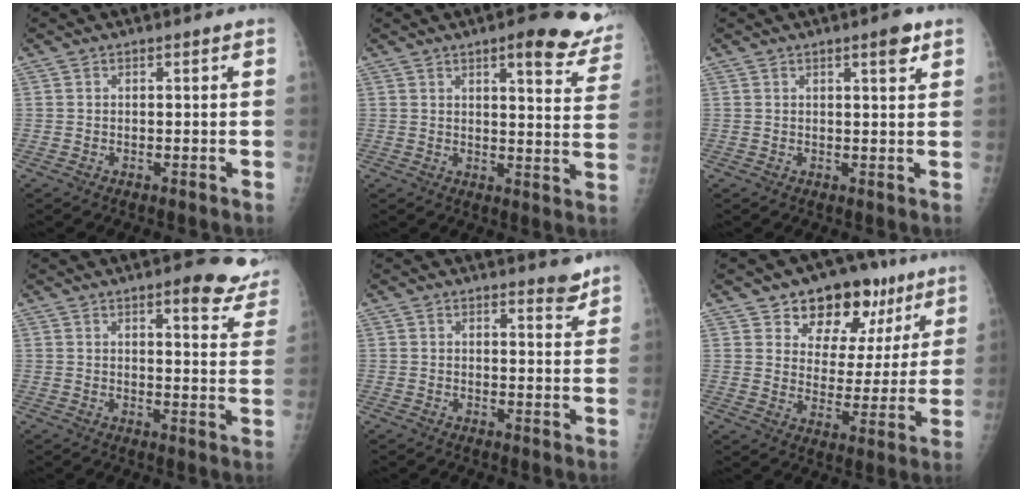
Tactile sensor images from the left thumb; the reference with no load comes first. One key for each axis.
{"total": 13.5, "fx": 9.1, "fy": 3.9, "fz": 9.1, "tx": -0.072, "ty": -0.046, "tz": 0.096}
{"total": 3.1, "fx": 1.9, "fy": 0.7, "fz": 2.4, "tx": -0.029, "ty": -0.009, "tz": 0.024}
{"total": 11.5, "fx": 8.3, "fy": 3.6, "fz": 7.0, "tx": -0.045, "ty": -0.042, "tz": 0.081}
{"total": 3.0, "fx": 2.6, "fy": 0.9, "fz": 1.2, "tx": -0.002, "ty": -0.021, "tz": 0.030}
{"total": 15.9, "fx": 9.3, "fy": 9.9, "fz": 8.3, "tx": -0.046, "ty": -0.032, "tz": 0.138}